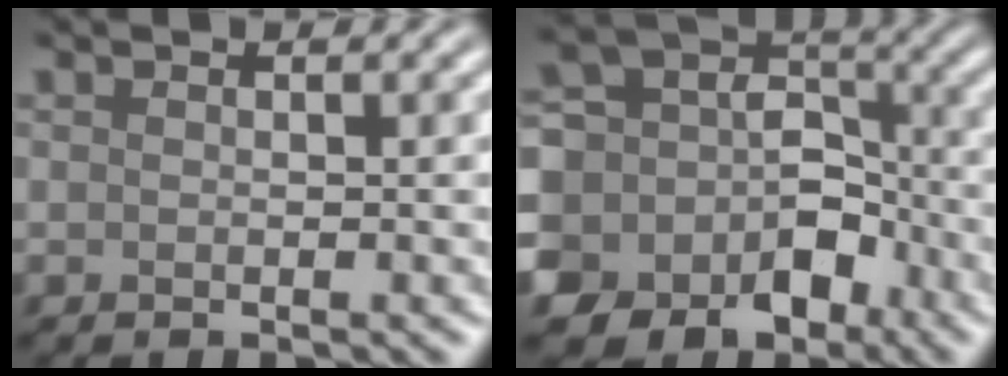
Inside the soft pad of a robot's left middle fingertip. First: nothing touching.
{"total": 15.0, "force": [-6.7, 12.4, 4.9], "torque": [-0.116, -0.014, -0.110]}